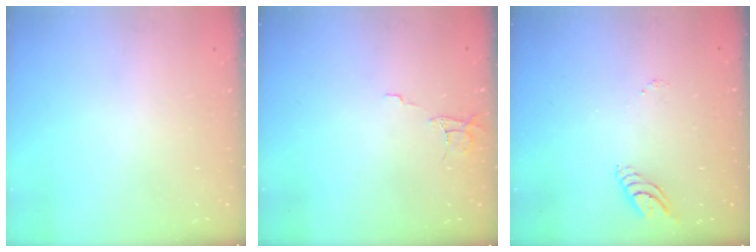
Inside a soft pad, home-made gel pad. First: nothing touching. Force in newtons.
{"total": 6.1, "press": 6.1, "slide": 0.4}
{"total": 5.2, "press": 5.2, "slide": 0.1}